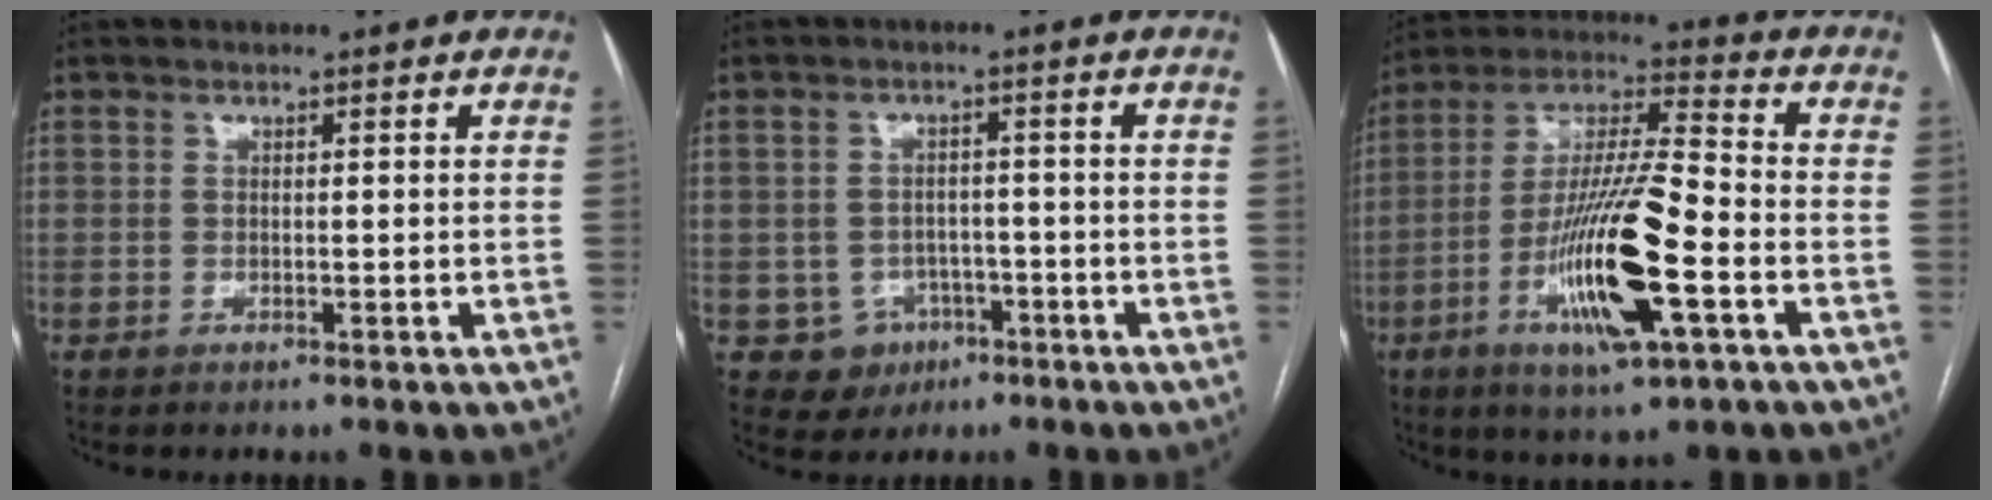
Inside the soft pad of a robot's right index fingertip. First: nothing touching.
{"total": 5.4, "force": [-2.1, 4.9, 0.8], "torque": [-0.006, 0.010, -0.022]}
{"total": 17.3, "force": [-5.8, 2.0, 16.2], "torque": [-0.315, -0.011, -0.102]}